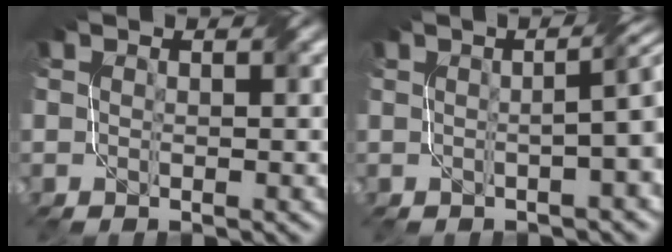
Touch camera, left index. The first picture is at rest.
{"total": 5.5, "force": [0.5, 2.1, 5.1], "torque": [-0.026, 0.023, -0.004]}